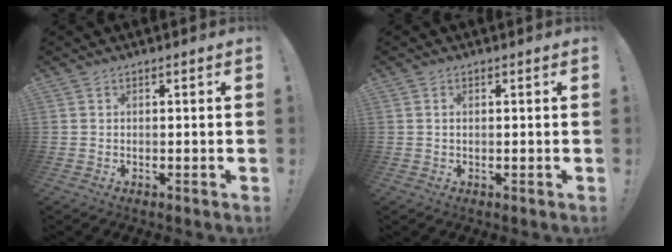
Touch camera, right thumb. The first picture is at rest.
{"total": 0.9, "force": [0.1, 0.7, 0.6], "torque": [-0.011, 0.004, 0.001]}